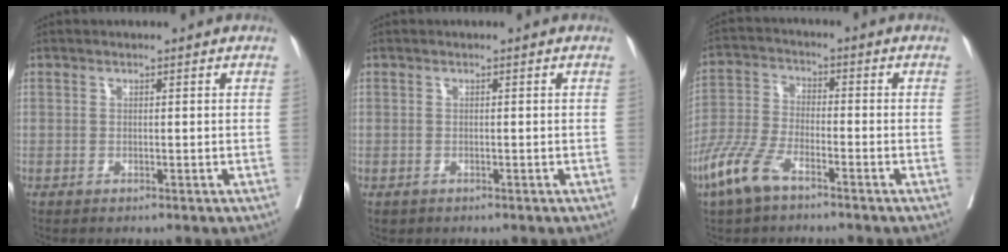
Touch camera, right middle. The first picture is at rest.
{"total": 0.6, "force": [-0.3, 0.5, 0.2], "torque": [-0.007, 0.002, 0.000]}
{"total": 7.8, "force": [-5.1, 2.5, 5.3], "torque": [-0.130, -0.010, -0.104]}